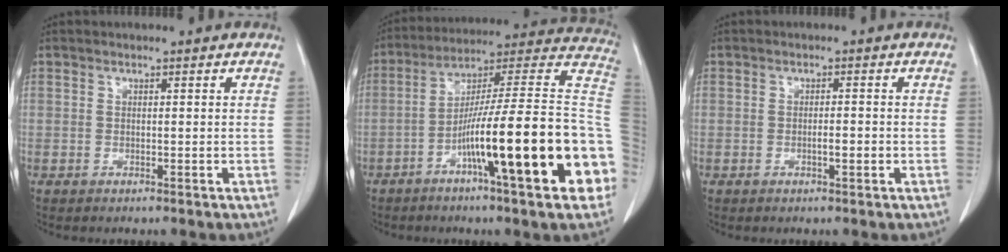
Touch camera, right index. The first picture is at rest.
{"total": 25.7, "force": [-8.0, 1.4, 24.4], "torque": [-0.276, 0.014, -0.129]}
{"total": 1.7, "force": [-0.5, 0.2, 1.6], "torque": [-0.028, 0.000, -0.009]}